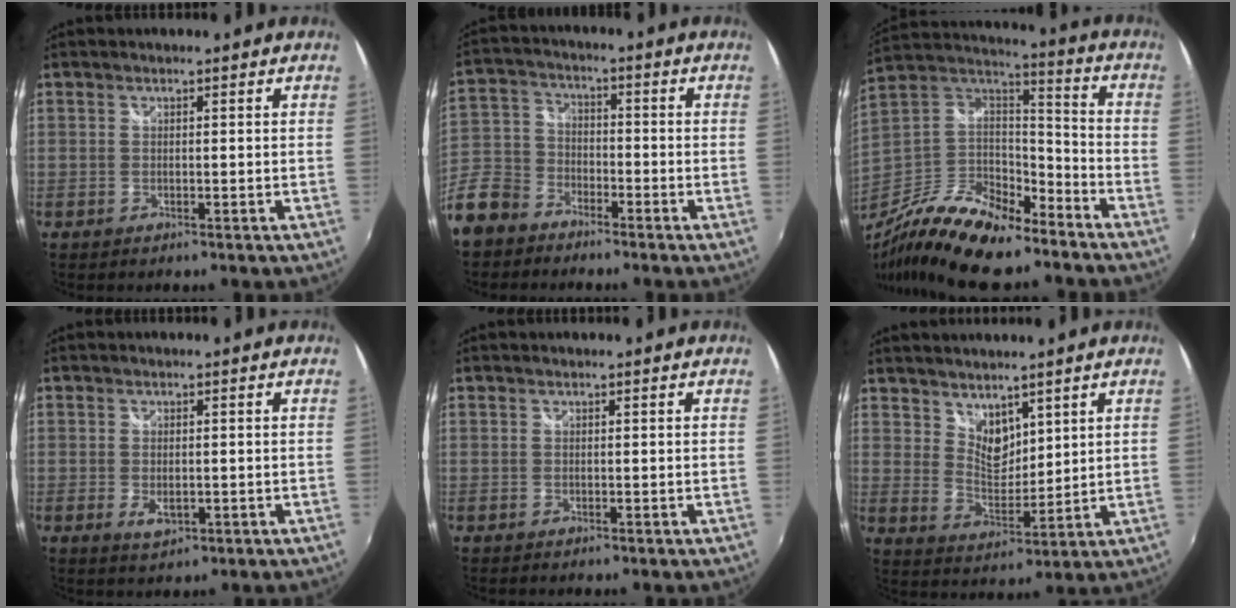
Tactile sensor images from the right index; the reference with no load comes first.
{"total": 13.6, "force": [-8.3, 9.5, 5.0], "torque": [-0.148, 0.020, -0.164]}
{"total": 23.1, "force": [-16.5, 8.4, 13.8], "torque": [-0.278, -0.021, -0.292]}
{"total": 3.3, "force": [-0.8, 1.9, 2.6], "torque": [-0.046, -0.008, -0.010]}
{"total": 0.0}
{"total": 6.2, "force": [4.7, 3.3, 2.4], "torque": [-0.030, -0.003, 0.089]}